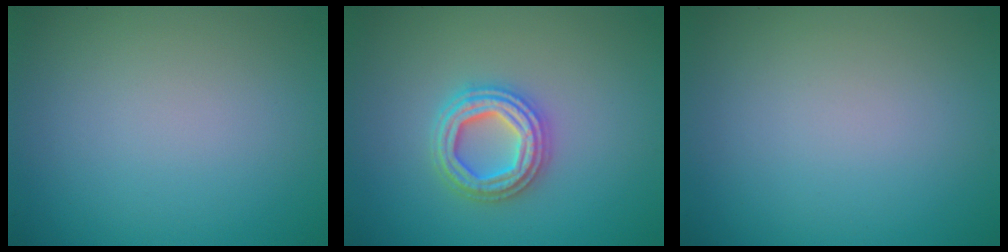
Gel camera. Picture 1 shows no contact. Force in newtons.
{"total": 4.3, "press": 4.3, "slide": 0.6}
{"total": 0.0}